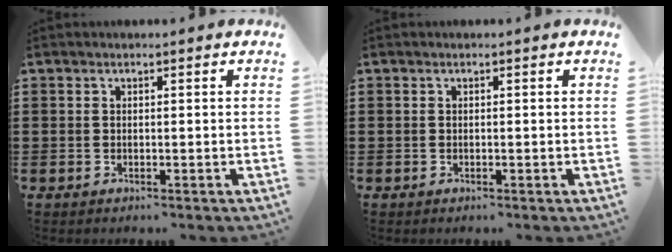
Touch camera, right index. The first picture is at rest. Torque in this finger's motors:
{"motor_torque": [0.11, 0.23, 0.01, -0.01]}